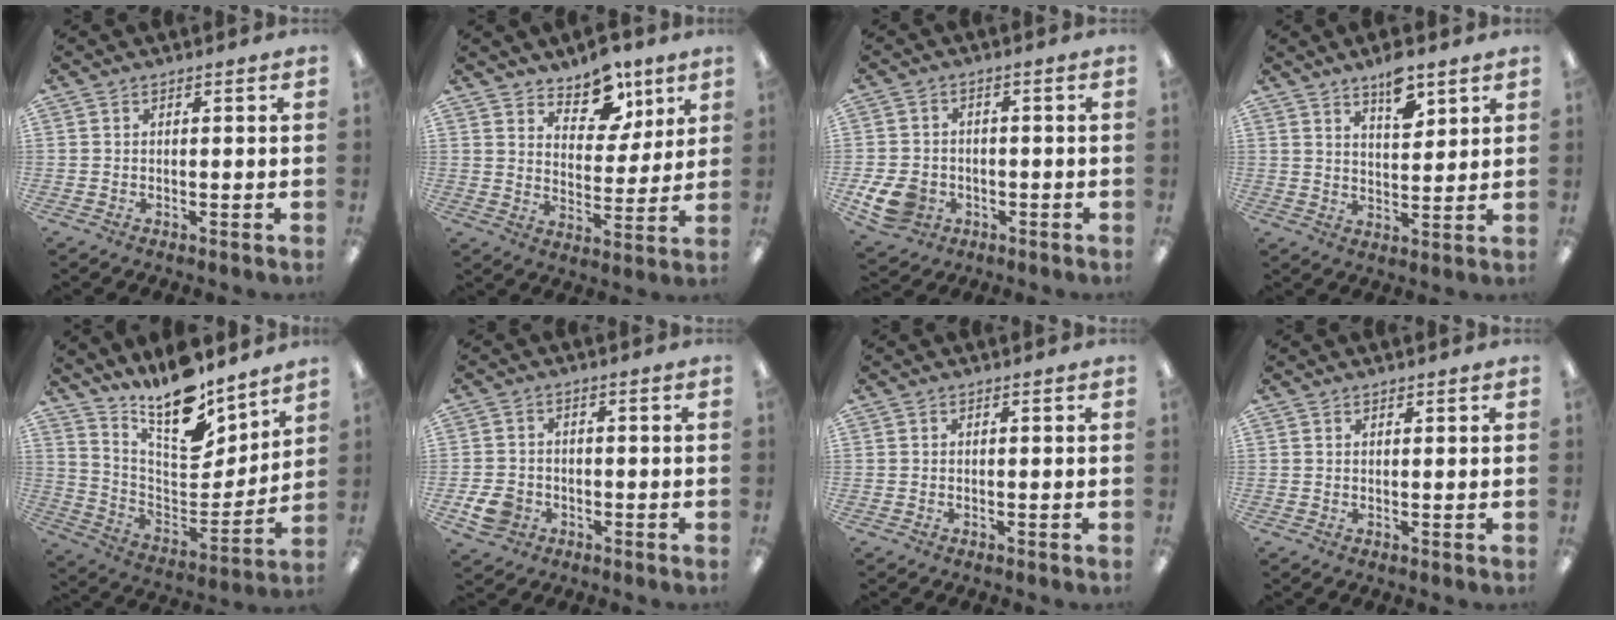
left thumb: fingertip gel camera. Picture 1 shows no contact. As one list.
[{"total": 10.7, "force": [8.4, 5.6, 3.5], "torque": [-0.039, -0.059, 0.151]}, {"total": 8.0, "force": [-2.8, 6.3, 4.1], "torque": [-0.098, 0.011, -0.051]}, {"total": 7.9, "force": [5.9, 3.1, 4.3], "torque": [-0.059, -0.036, 0.099]}, {"total": 16.5, "force": [13.8, 4.9, 7.6], "torque": [-0.133, -0.120, 0.243]}, {"total": 5.4, "force": [-2.1, 4.4, 2.3], "torque": [-0.047, 0.005, -0.039]}, {"total": 0.0}, {"total": 0.8, "force": [0.7, 0.3, 0.2], "torque": [-0.004, 0.000, 0.013]}]